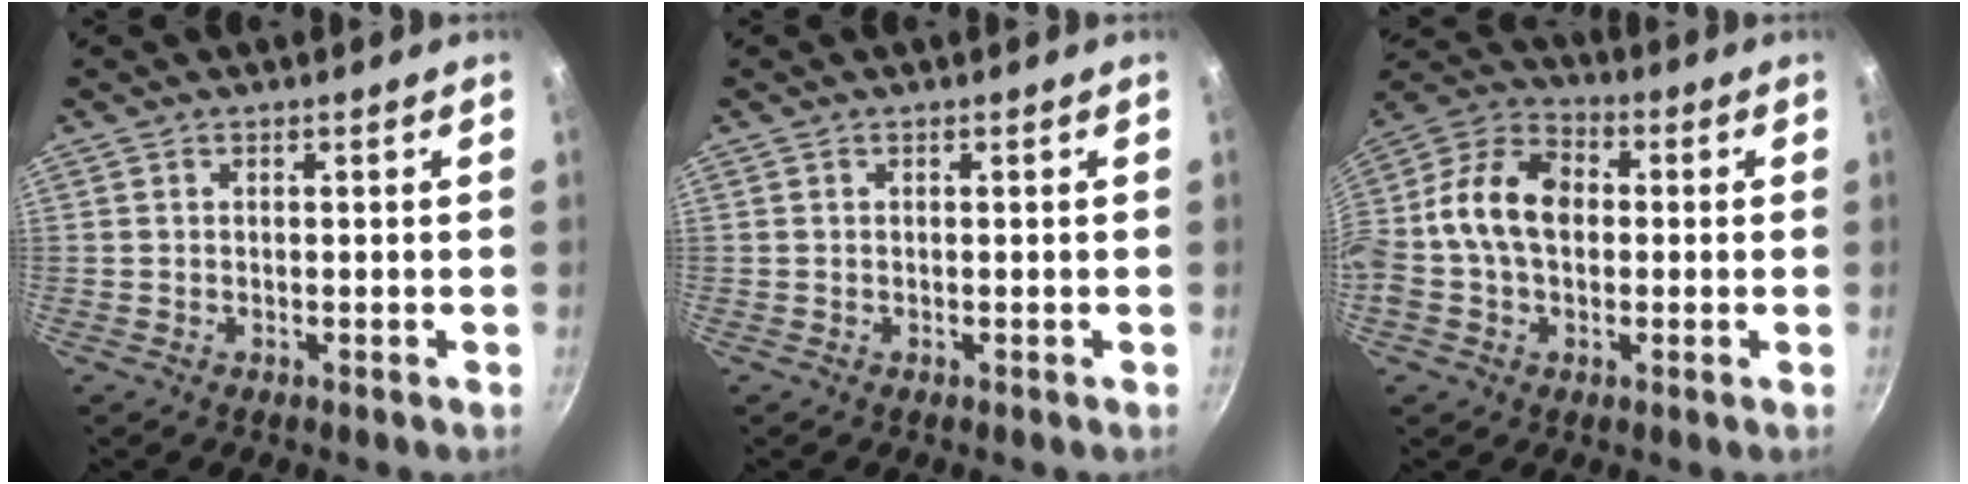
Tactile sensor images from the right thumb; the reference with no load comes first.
{"total": 0.0}
{"total": 14.1, "force": [0.1, 10.0, 10.0], "torque": [-0.153, 0.037, -0.021]}